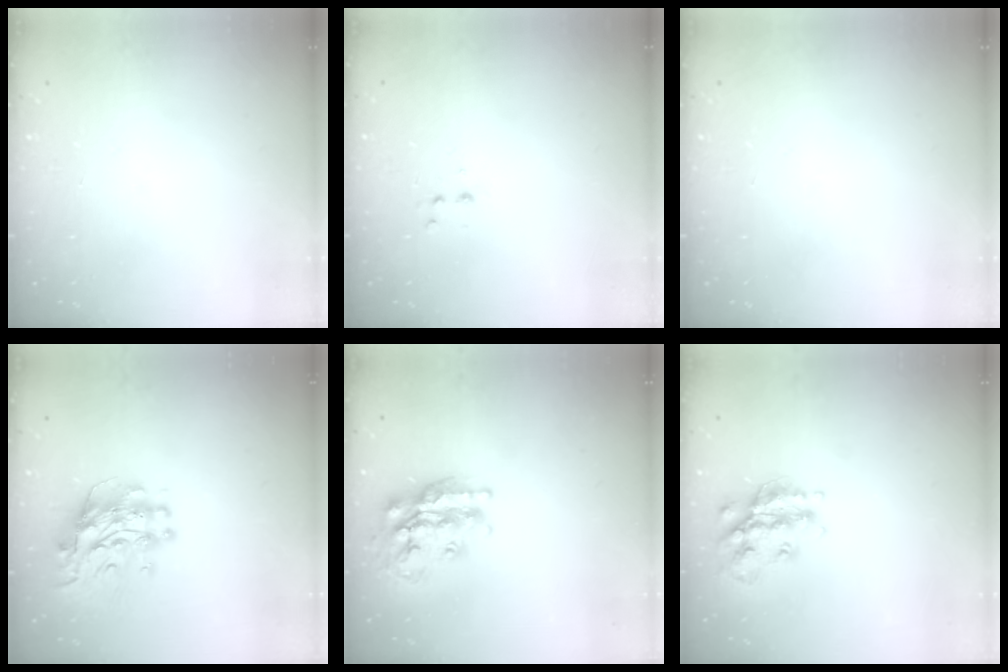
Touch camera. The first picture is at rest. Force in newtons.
{"total": 3.1, "press": 3.0, "slide": 0.9}
{"total": 0.0}
{"total": 12.5, "press": 12.5, "slide": 1.1}
{"total": 19.6, "press": 19.5, "slide": 1.7}
{"total": 16.9, "press": 16.9, "slide": 1.2}